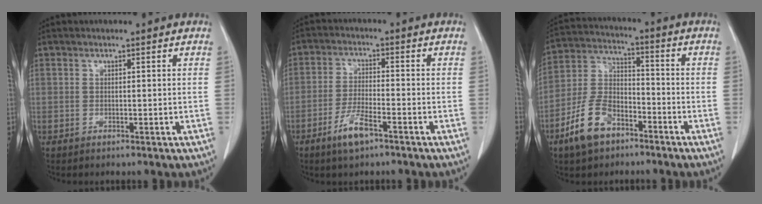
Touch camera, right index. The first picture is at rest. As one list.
[{"total": 5.5, "force": [-3.4, 1.3, 4.1], "torque": [-0.089, -0.003, -0.060]}, {"total": 10.5, "force": [-6.3, 5.7, 6.2], "torque": [-0.145, 0.007, -0.120]}]